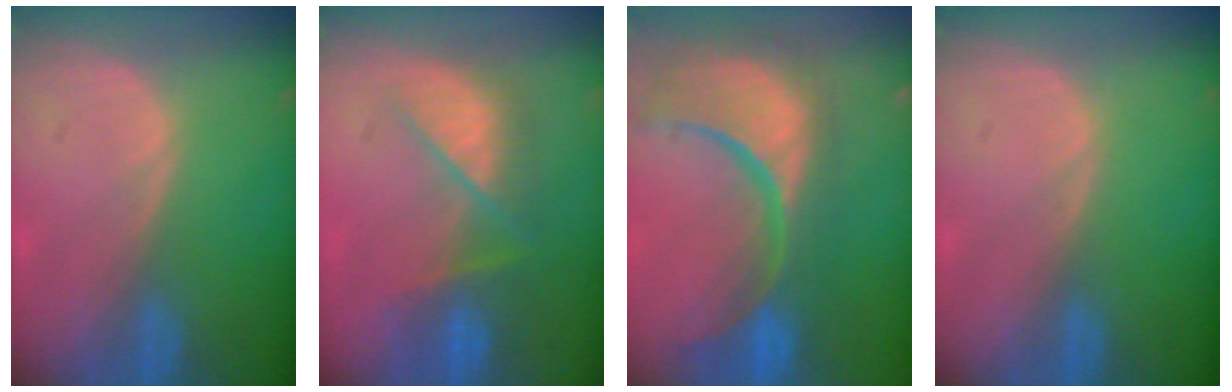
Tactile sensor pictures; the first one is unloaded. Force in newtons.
{"total": 7.5, "press": 7.3, "slide": 1.9}
{"total": 15.5, "press": 12.2, "slide": 9.6}
{"total": 0.0}